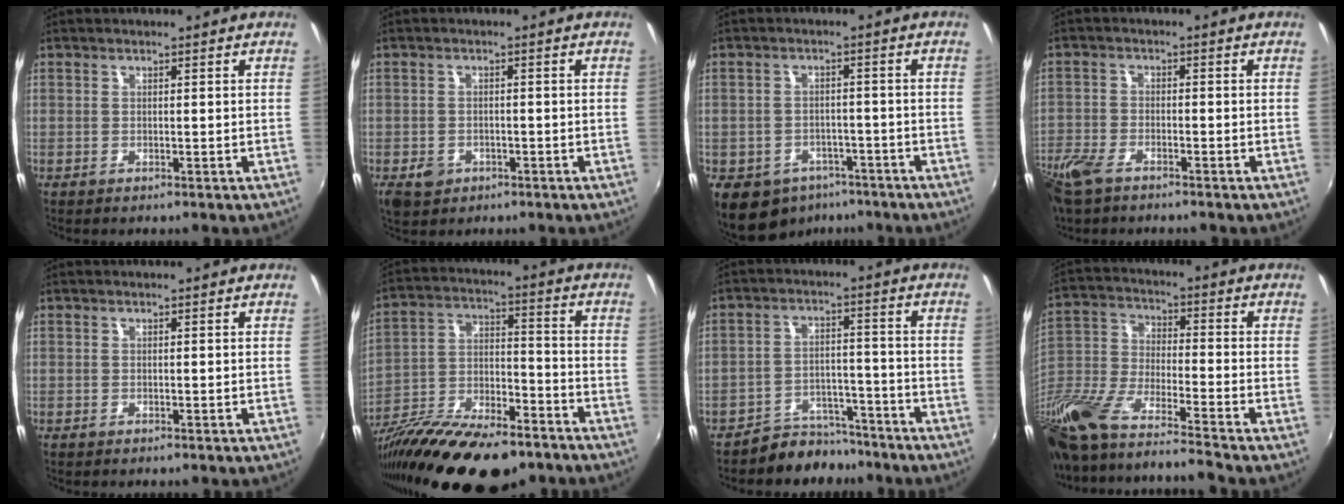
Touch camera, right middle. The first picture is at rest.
{"total": 4.0, "force": [-2.1, 3.0, 1.6], "torque": [-0.041, -0.001, -0.031]}
{"total": 11.0, "force": [-6.9, 7.8, 3.8], "torque": [-0.100, 0.003, -0.083]}
{"total": 8.8, "force": [-6.5, 3.7, 4.7], "torque": [-0.129, -0.024, -0.134]}
{"total": 0.0}
{"total": 21.7, "force": [-15.3, 7.7, 13.4], "torque": [-0.252, -0.024, -0.250]}
{"total": 7.9, "force": [-7.0, 3.5, 0.6], "torque": [-0.017, 0.025, -0.102]}
{"total": 22.5, "force": [-16.2, 3.9, 15.1], "torque": [-0.302, -0.056, -0.308]}